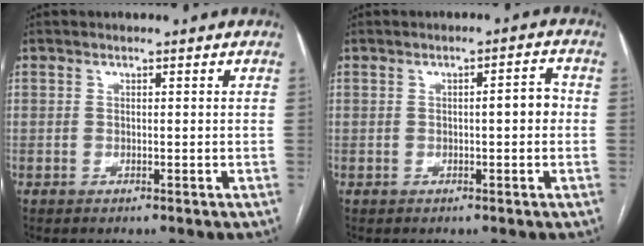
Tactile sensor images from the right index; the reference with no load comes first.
{"total": 2.9, "force": [-0.1, 0.7, 2.8], "torque": [-0.036, 0.010, -0.001]}